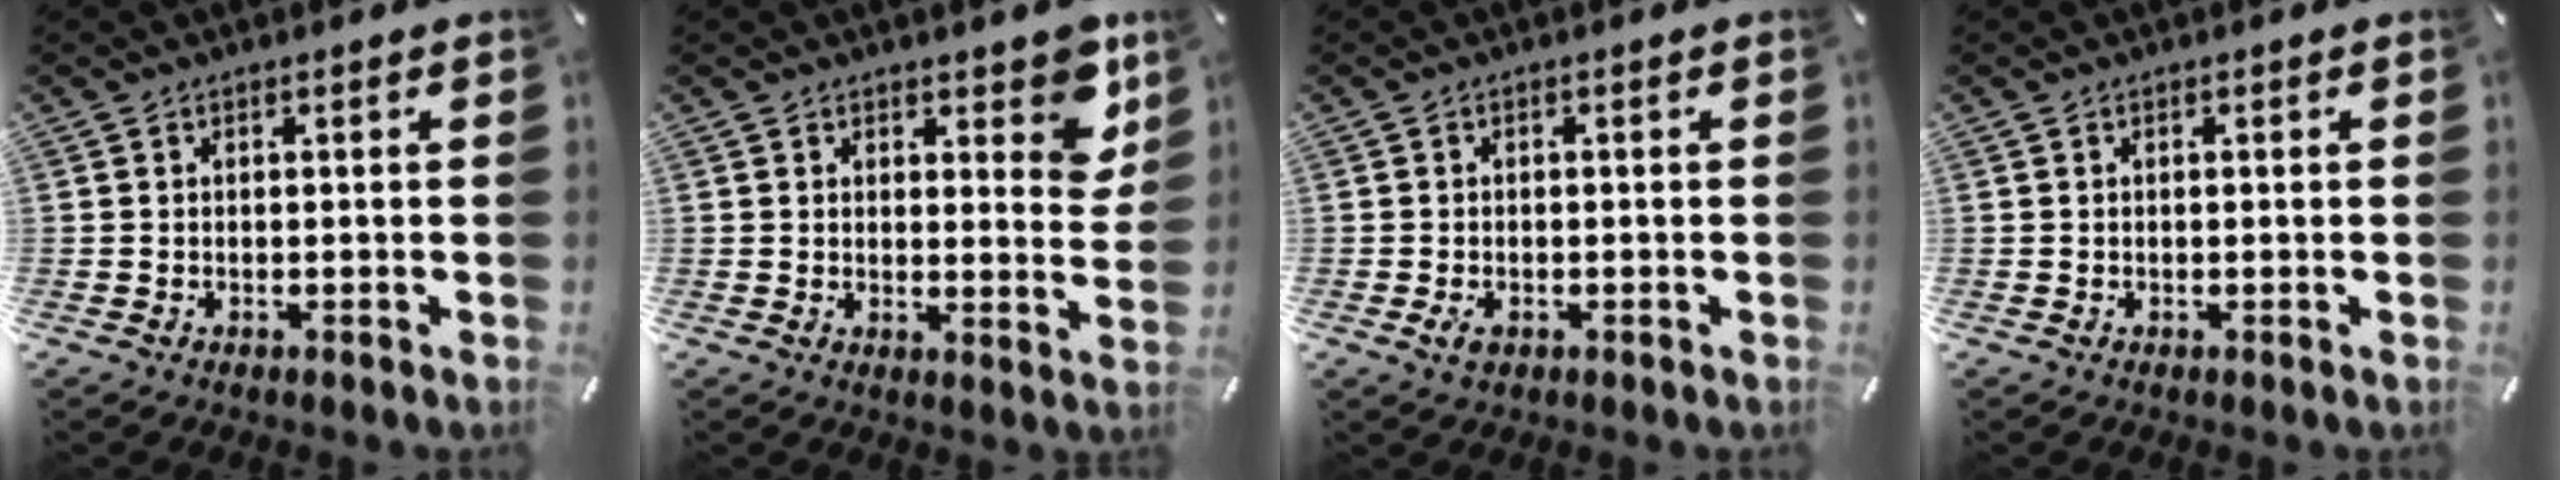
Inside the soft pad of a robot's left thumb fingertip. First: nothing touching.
{"total": 7.9, "force": [5.2, 4.1, 4.4], "torque": [-0.035, -0.036, 0.087]}
{"total": 2.2, "force": [-0.9, 1.4, 1.5], "torque": [-0.033, 0.001, -0.019]}
{"total": 0.0}